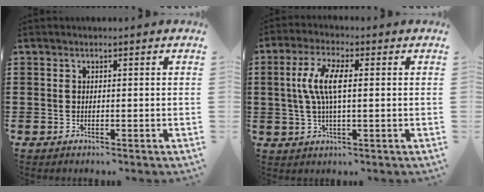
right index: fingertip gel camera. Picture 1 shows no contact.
{"total": 6.7, "force": [0.5, 2.3, 6.3], "torque": [-0.140, 0.001, 0.000]}